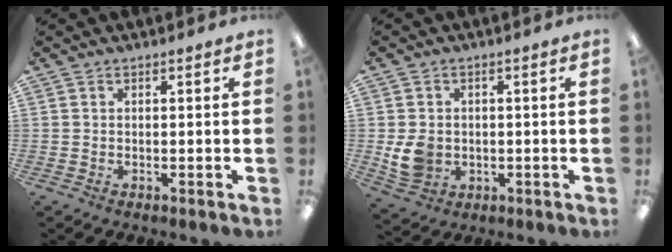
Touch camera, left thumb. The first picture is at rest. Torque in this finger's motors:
{"motor_torque": [-0.28, 0.37, 0.12, -0.10, 0.03]}